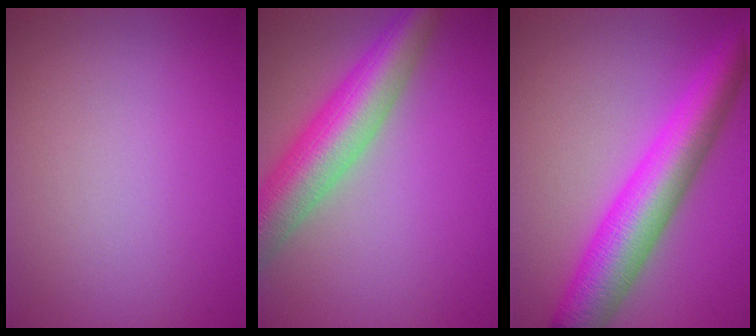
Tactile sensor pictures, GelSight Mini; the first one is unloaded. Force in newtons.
{"total": 8.1, "press": 8.1, "slide": 0.4}
{"total": 8.2, "press": 8.2, "slide": 0.1}